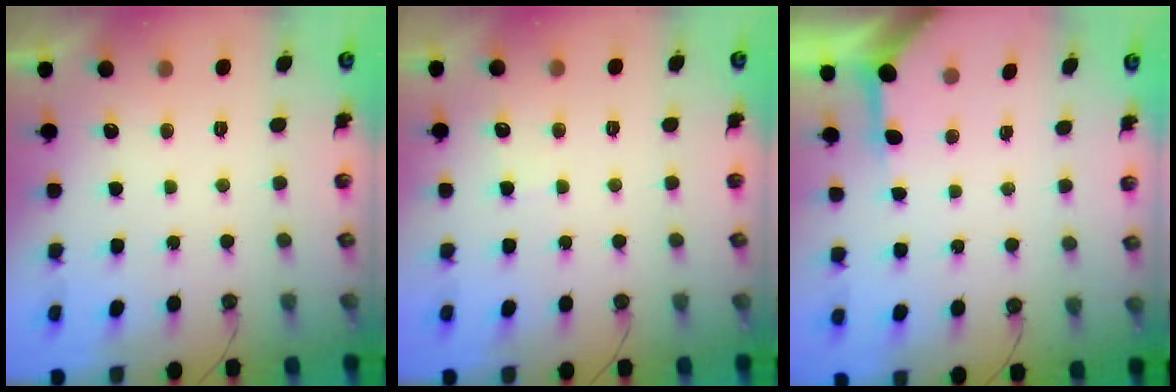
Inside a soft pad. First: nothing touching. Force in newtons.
{"total": 5.2, "press": 5.1, "slide": 0.7}
{"total": 3.8, "press": 3.8, "slide": 0.4}